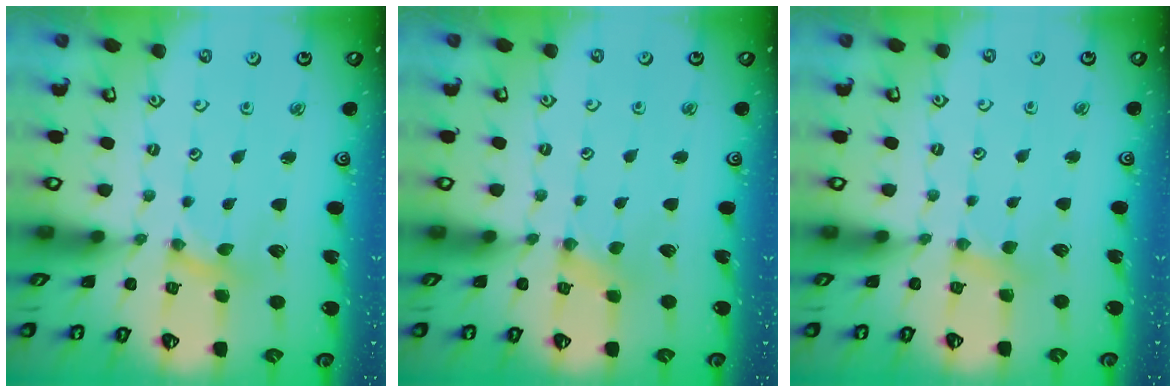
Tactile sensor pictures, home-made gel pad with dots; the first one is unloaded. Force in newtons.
{"total": 0.0}
{"total": 3.0, "press": 2.9, "slide": 0.4}